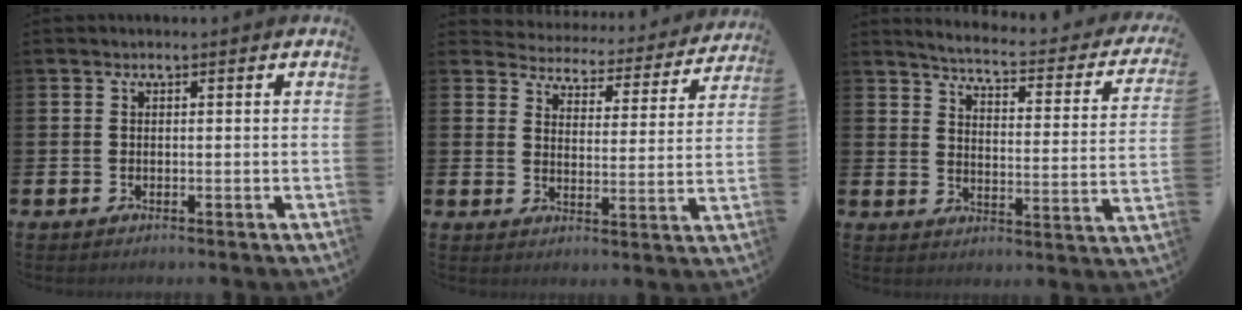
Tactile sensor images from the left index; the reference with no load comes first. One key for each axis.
{"total": 4.0, "fx": 3.9, "fy": 1.0, "fz": 0.1, "tx": -0.023, "ty": -0.041, "tz": 0.061}
{"total": 3.6, "fx": 3.3, "fy": 0.2, "fz": 1.4, "tx": -0.041, "ty": -0.039, "tz": 0.045}